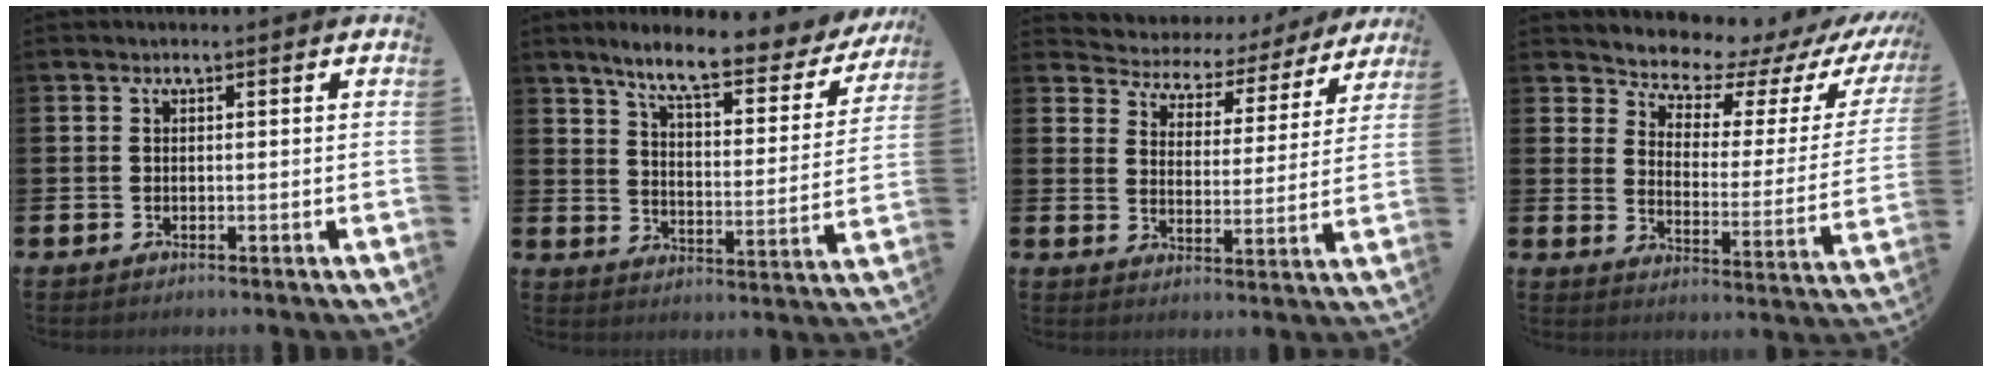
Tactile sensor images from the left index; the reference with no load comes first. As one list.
[{"total": 7.7, "force": [6.4, 1.3, 4.0], "torque": [-0.096, -0.042, 0.101]}, {"total": 4.2, "force": [3.8, 1.9, 0.0], "torque": [-0.031, -0.036, 0.057]}, {"total": 7.1, "force": [6.5, 2.3, 1.7], "torque": [-0.064, -0.056, 0.110]}]